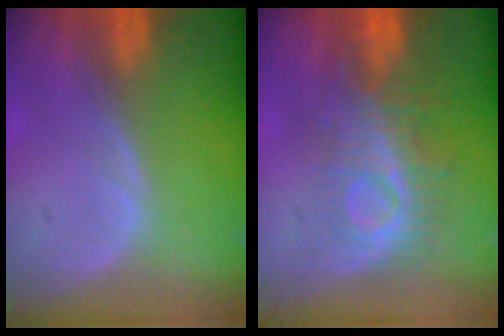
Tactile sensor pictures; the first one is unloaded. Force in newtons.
{"total": 9.1, "press": 8.4, "slide": 3.6}